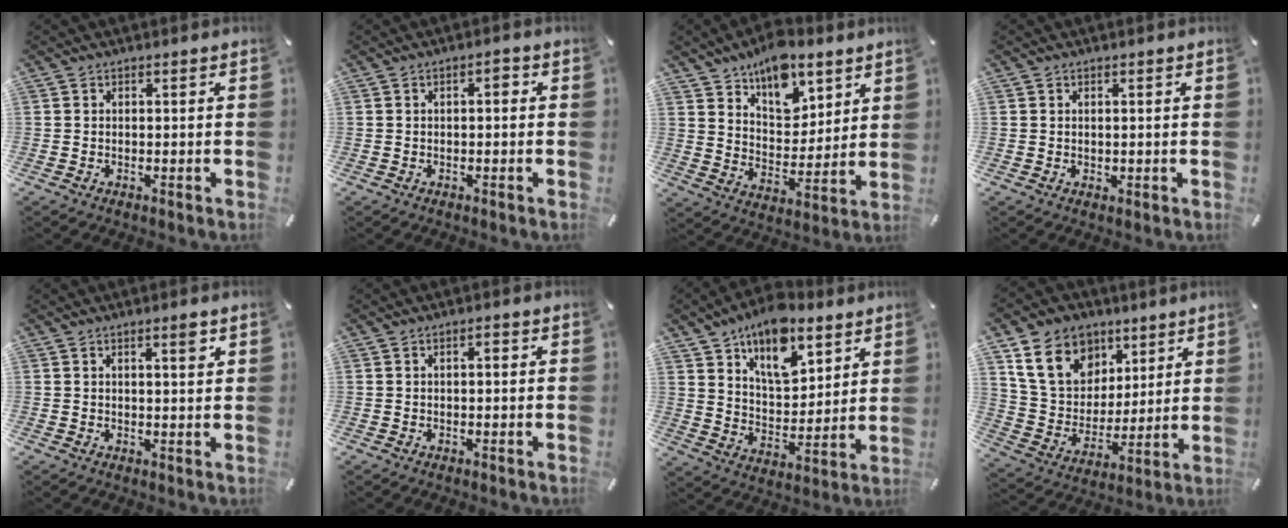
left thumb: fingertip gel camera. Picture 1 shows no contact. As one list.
[{"total": 1.8, "force": [-0.3, 0.8, 1.5], "torque": [-0.022, 0.004, -0.011]}, {"total": 13.1, "force": [9.6, 7.1, 5.2], "torque": [-0.076, -0.066, 0.174]}, {"total": 0.6, "force": [0.3, 0.6, 0.1], "torque": [0.000, 0.002, 0.005]}, {"total": 2.9, "force": [1.5, 0.4, 2.4], "torque": [-0.033, -0.005, 0.021]}, {"total": 1.1, "force": [0.1, 0.4, 1.0], "torque": [-0.020, 0.004, 0.000]}, {"total": 15.1, "force": [10.3, 7.6, 8.0], "torque": [-0.132, -0.056, 0.183]}, {"total": 16.0, "force": [7.9, 12.3, 6.6], "torque": [-0.135, -0.025, 0.157]}]